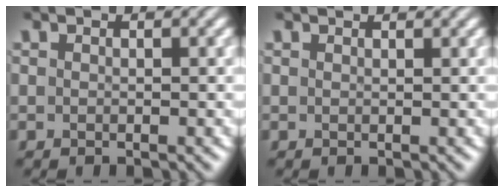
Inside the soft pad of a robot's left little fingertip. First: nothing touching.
{"total": 1.0, "force": [1.0, 0.1, 0.2], "torque": [-0.006, -0.005, 0.008]}